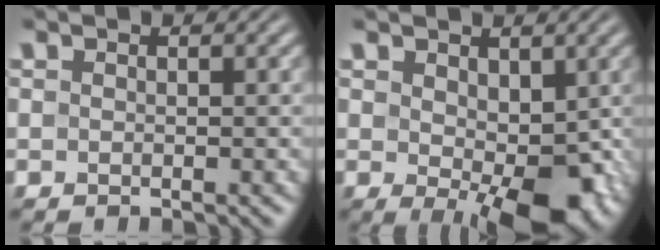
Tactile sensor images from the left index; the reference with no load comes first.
{"total": 8.4, "force": [-0.9, 4.4, 7.1], "torque": [-0.101, -0.013, -0.008]}